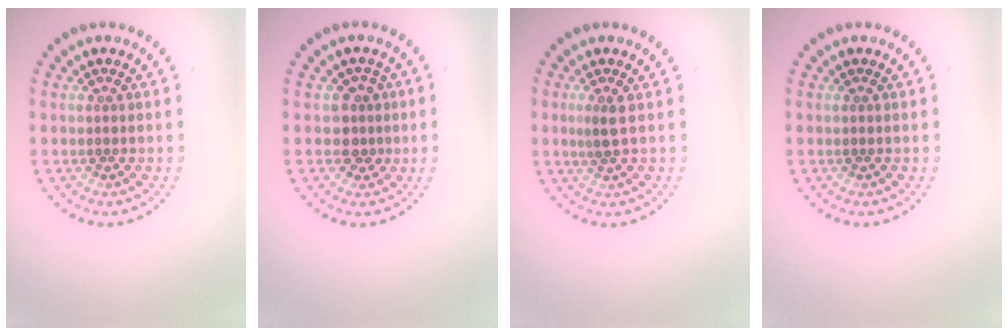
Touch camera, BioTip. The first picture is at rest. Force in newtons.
{"total": 2.1, "press": 1.7, "slide": 1.2}
{"total": 1.3, "press": 1.0, "slide": 0.7}
{"total": 0.0}